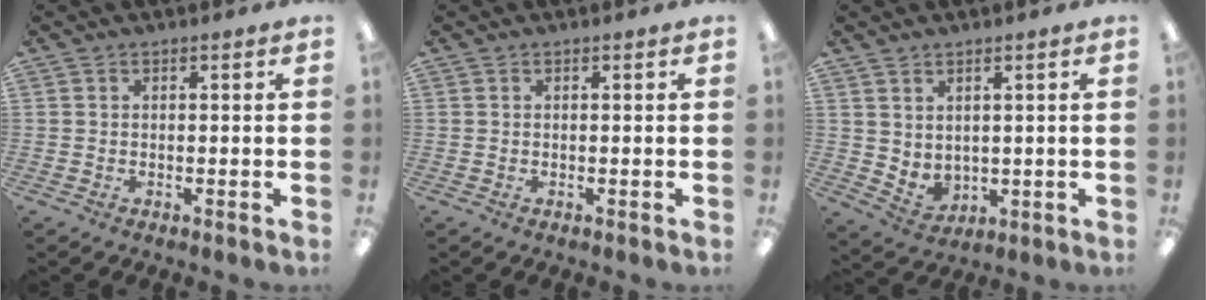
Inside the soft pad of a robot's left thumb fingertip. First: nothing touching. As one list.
[{"total": 0.0}, {"total": 3.8, "force": [2.7, 2.5, 1.0], "torque": [-0.019, -0.019, 0.053]}]